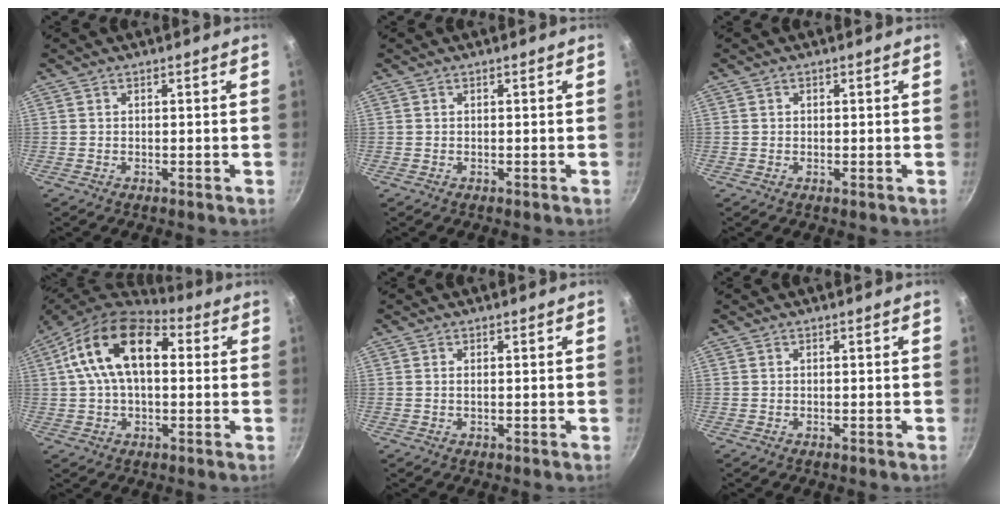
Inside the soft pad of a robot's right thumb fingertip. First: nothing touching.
{"total": 0.0}
{"total": 0.6, "force": [0.1, 0.6, 0.2], "torque": [-0.001, -0.001, 0.000]}
{"total": 16.3, "force": [3.0, 9.6, 12.8], "torque": [-0.196, 0.023, 0.030]}
{"total": 0.6, "force": [0.1, 0.2, 0.5], "torque": [-0.011, 0.000, 0.001]}
{"total": 0.0}